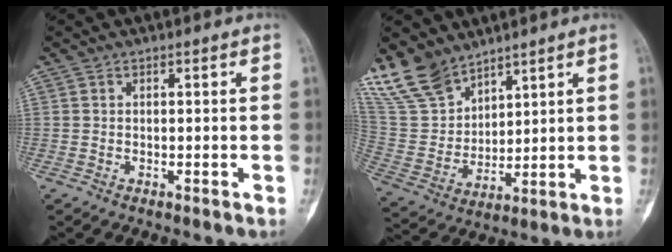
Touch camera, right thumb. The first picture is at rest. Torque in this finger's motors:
{"motor_torque": [-1.34, 1.76, -0.43, 0.74, 0.00]}